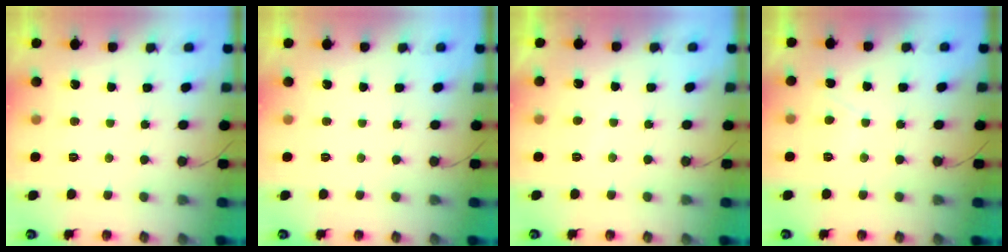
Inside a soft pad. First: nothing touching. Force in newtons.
{"total": 0.0}
{"total": 1.4, "press": 1.2, "slide": 0.7}
{"total": 1.5, "press": 1.4, "slide": 0.5}